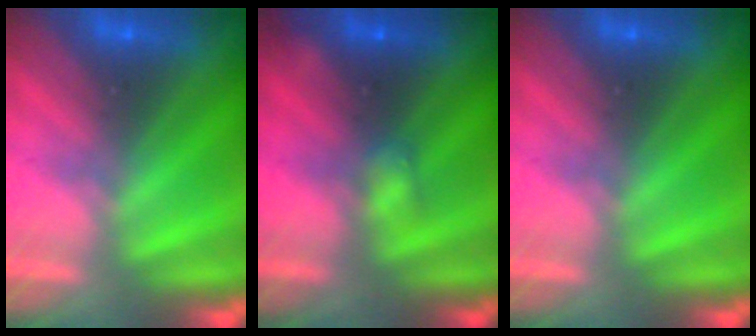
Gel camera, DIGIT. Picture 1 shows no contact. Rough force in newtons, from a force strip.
{"total": 1.8}
{"total": 0.0}